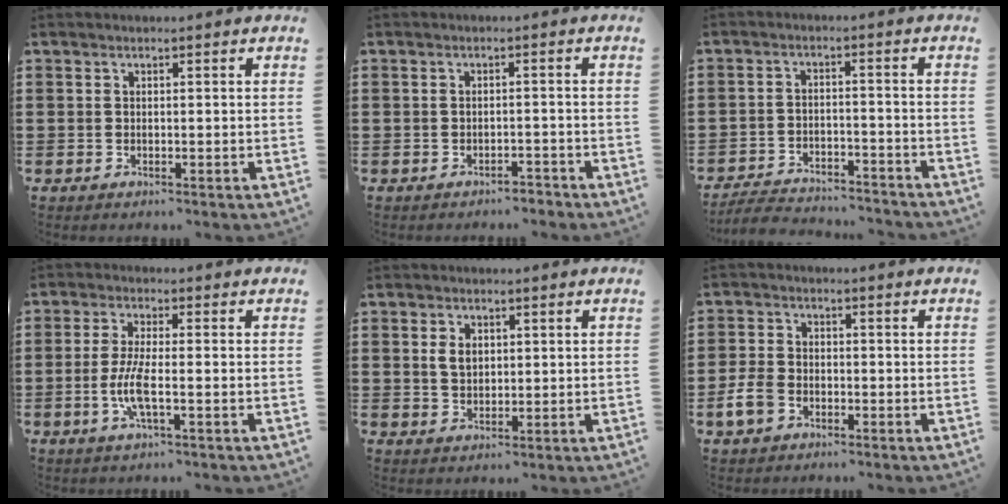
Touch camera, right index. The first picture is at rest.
{"total": 2.0, "force": [-2.0, 0.3, 0.2], "torque": [-0.011, -0.001, -0.041]}
{"total": 4.5, "force": [-4.4, 0.6, 0.6], "torque": [-0.021, 0.003, -0.093]}
{"total": 5.8, "force": [-1.5, 1.2, 5.5], "torque": [-0.129, -0.013, -0.037]}
{"total": 2.8, "force": [0.6, 1.8, 2.0], "torque": [-0.045, 0.007, 0.010]}
{"total": 4.4, "force": [-2.1, 3.0, 2.5], "torque": [-0.074, -0.003, -0.046]}